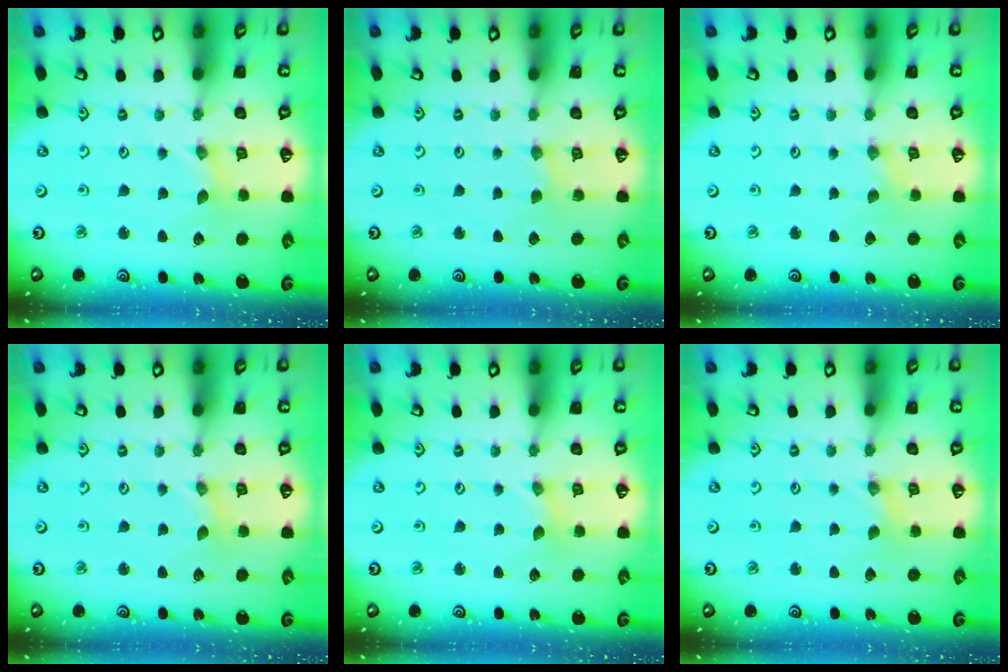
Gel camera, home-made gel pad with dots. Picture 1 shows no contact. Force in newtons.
{"total": 1.9, "press": 1.8, "slide": 0.3}
{"total": 0.0}
{"total": 0.0}
{"total": 0.0}
{"total": 0.8, "press": 0.8, "slide": 0.1}